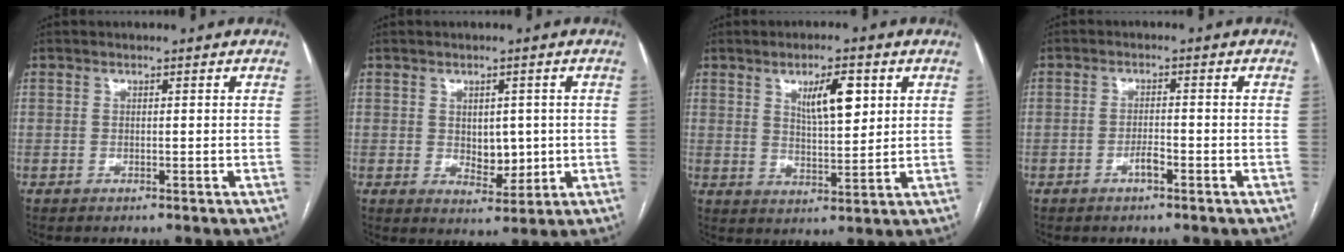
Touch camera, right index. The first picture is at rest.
{"total": 4.8, "force": [0.2, 2.9, 3.8], "torque": [-0.051, -0.004, 0.015]}
{"total": 7.3, "force": [3.0, 2.1, 6.3], "torque": [-0.106, 0.001, 0.053]}
{"total": 1.4, "force": [-0.9, 0.4, 1.0], "torque": [-0.018, 0.002, -0.015]}